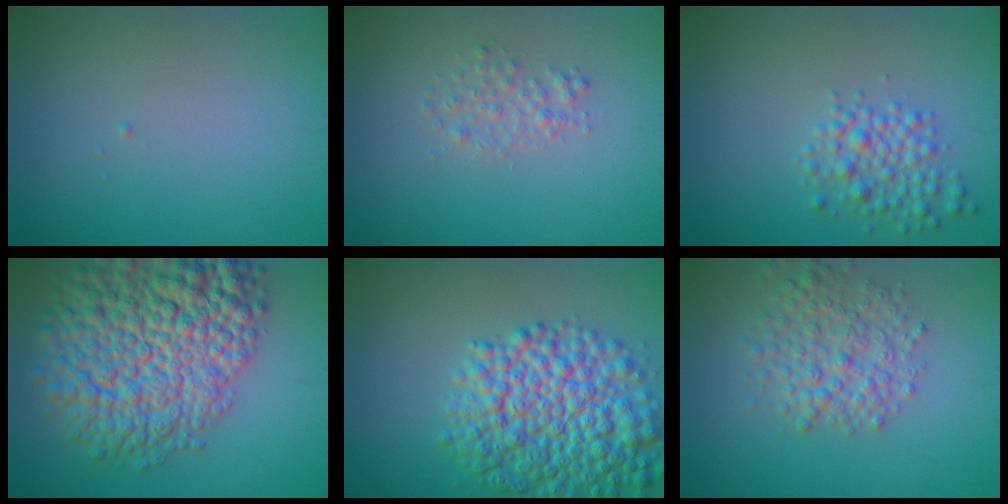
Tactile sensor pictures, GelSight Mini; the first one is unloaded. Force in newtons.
{"total": 1.6, "press": 1.6, "slide": 0.1}
{"total": 3.0, "press": 3.0, "slide": 0.1}
{"total": 13.3, "press": 13.3, "slide": 0.5}
{"total": 9.3, "press": 9.3, "slide": 0.2}
{"total": 4.1, "press": 4.1, "slide": 0.2}